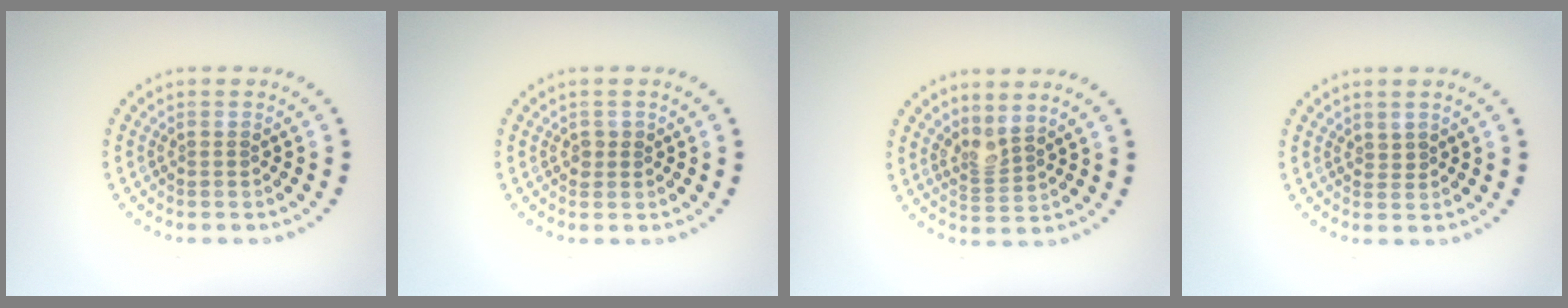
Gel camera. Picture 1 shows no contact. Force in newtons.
{"total": 0.9, "press": 0.8, "slide": 0.3}
{"total": 2.0, "press": 1.6, "slide": 1.3}
{"total": 0.6, "press": 0.3, "slide": 0.5}